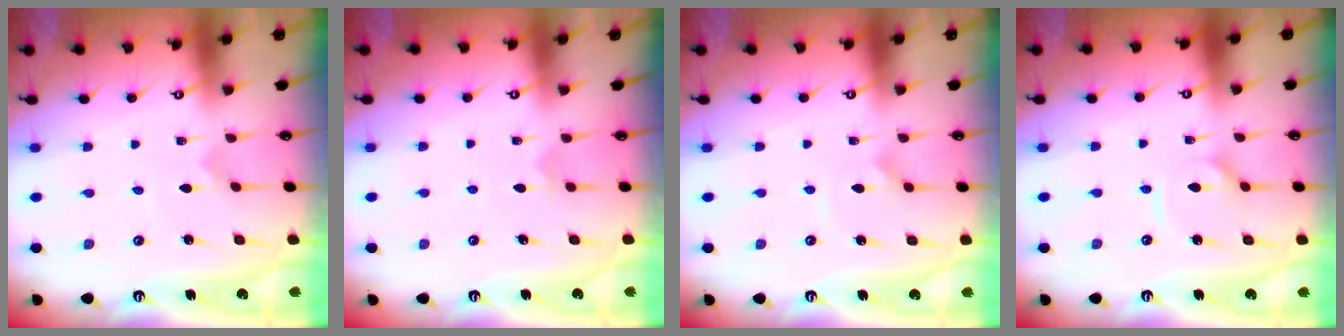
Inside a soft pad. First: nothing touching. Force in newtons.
{"total": 3.9, "press": 3.9, "slide": 0.4}
{"total": 2.4, "press": 2.4, "slide": 0.2}
{"total": 3.6, "press": 3.6, "slide": 0.4}